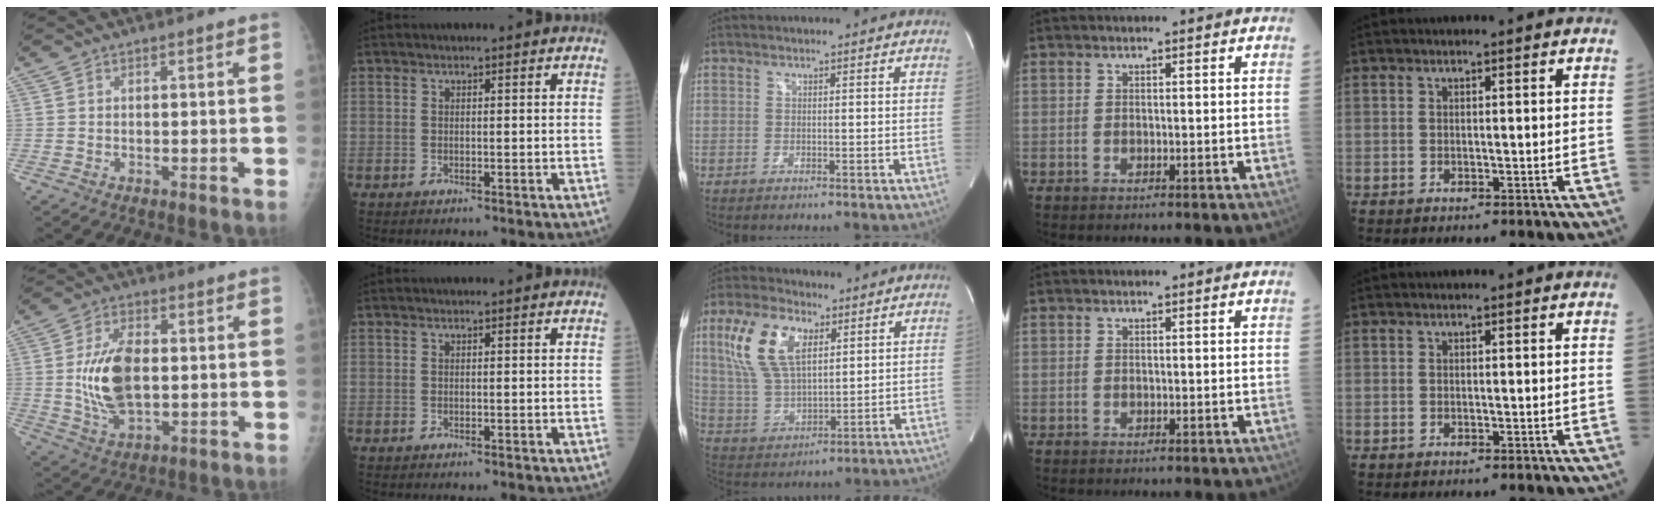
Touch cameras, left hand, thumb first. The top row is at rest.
{"thumb": {"total": 12.1, "force": [0.1, 6.7, 10.1], "torque": [-0.182, -0.001, 0.008]}, "middle": {"total": 13.1, "force": [5.2, 6.2, 10.2], "torque": [-0.224, 0.021, 0.104]}}